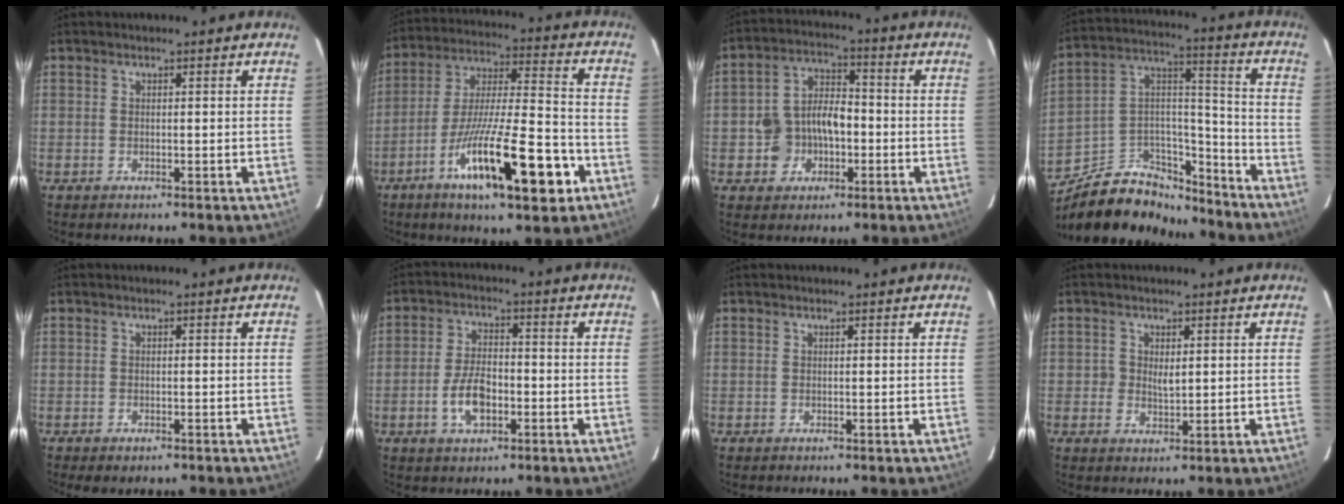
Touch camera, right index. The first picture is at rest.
{"total": 19.9, "force": [-9.4, 4.0, 17.1], "torque": [-0.300, -0.024, -0.154]}
{"total": 8.6, "force": [-2.2, 6.9, 4.6], "torque": [-0.099, 0.027, -0.034]}
{"total": 17.9, "force": [-13.6, 9.1, 7.2], "torque": [-0.146, 0.068, -0.210]}
{"total": 2.4, "force": [-1.7, 1.2, 1.3], "torque": [-0.028, -0.008, -0.026]}
{"total": 7.5, "force": [-2.7, 3.9, 5.8], "torque": [-0.119, 0.006, -0.044]}
{"total": 0.0}
{"total": 2.5, "force": [0.4, 2.0, 1.4], "torque": [-0.027, 0.000, 0.006]}